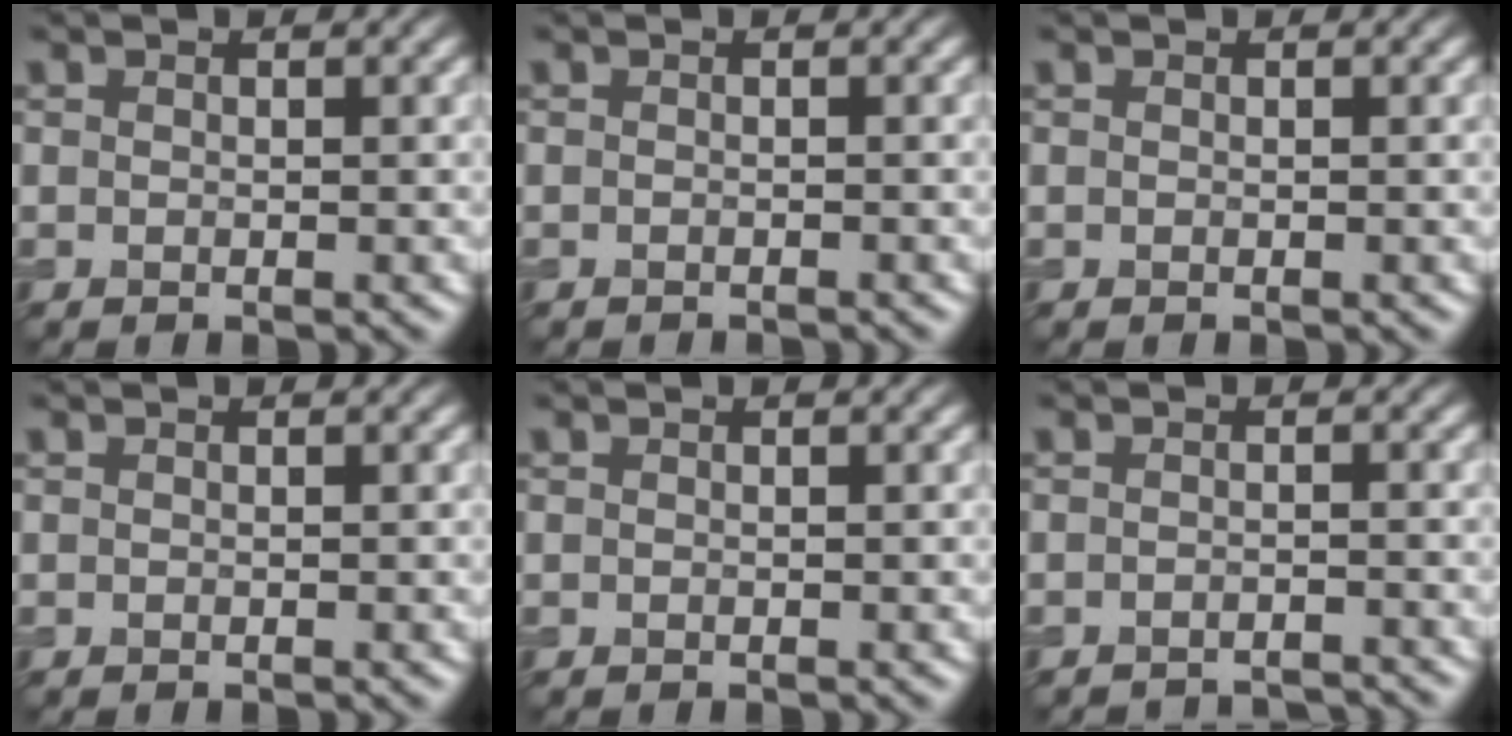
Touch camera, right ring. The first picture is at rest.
{"total": 1.1, "force": [-1.1, 0.1, 0.1], "torque": [0.003, -0.005, -0.018]}
{"total": 0.0}
{"total": 0.0}
{"total": 0.0}
{"total": 3.2, "force": [-3.2, 0.2, 0.4], "torque": [0.000, -0.008, -0.043]}